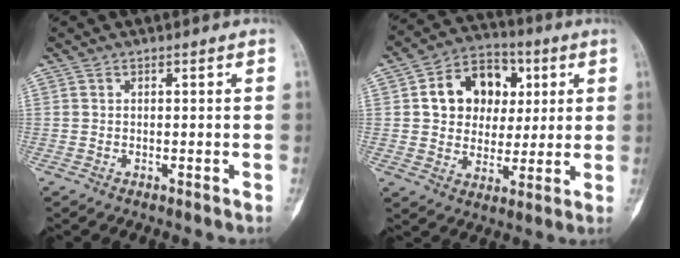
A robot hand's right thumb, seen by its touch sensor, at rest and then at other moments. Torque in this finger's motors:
{"motor_torque": [0.75, 1.97, 0.58, -0.42, 0.11]}